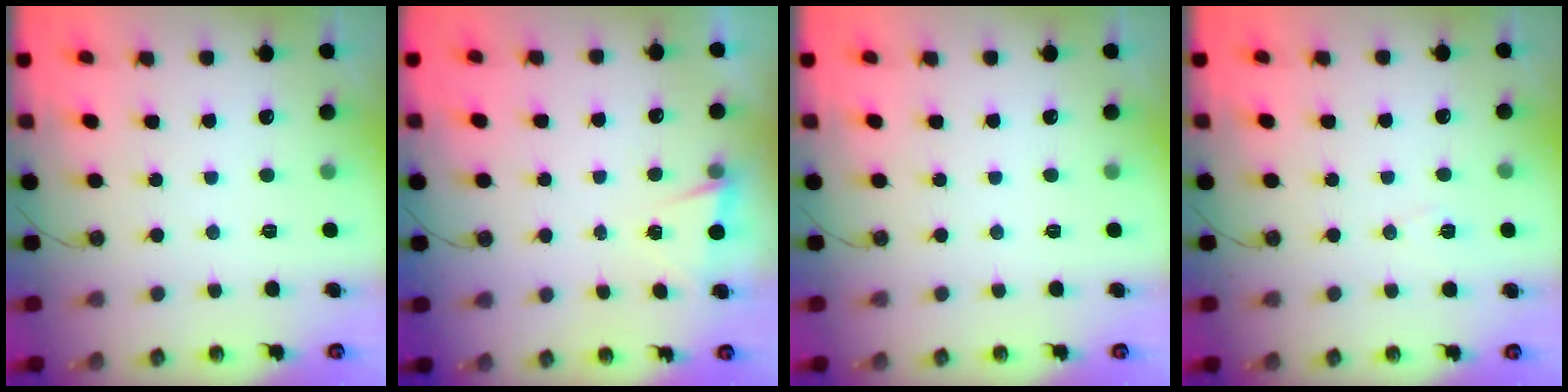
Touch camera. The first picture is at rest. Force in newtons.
{"total": 1.3, "press": 0.7, "slide": 1.1}
{"total": 0.0}
{"total": 6.3, "press": 4.4, "slide": 4.5}